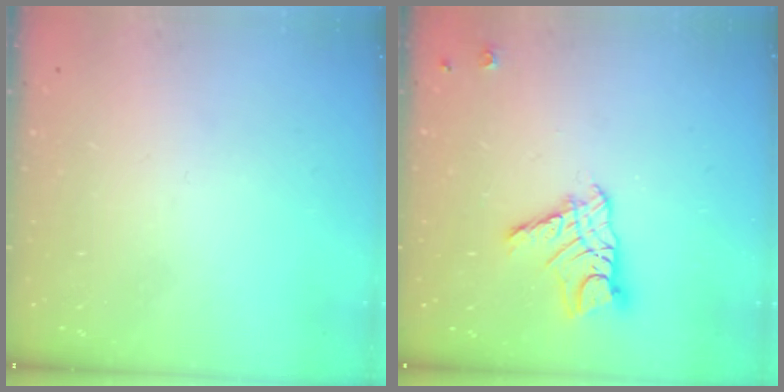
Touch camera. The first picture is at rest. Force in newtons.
{"total": 10.3, "press": 10.3, "slide": 0.6}